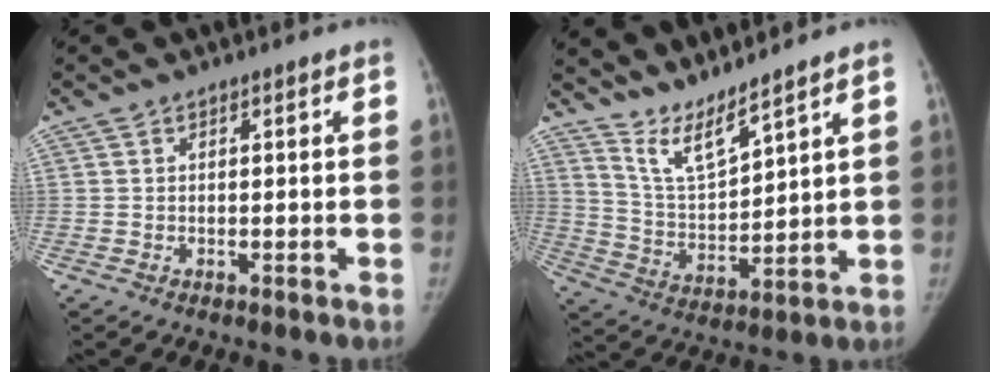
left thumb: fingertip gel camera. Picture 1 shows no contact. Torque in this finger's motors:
{"motor_torque": [0.85, -0.06, 0.07, 0.01, 0.02]}